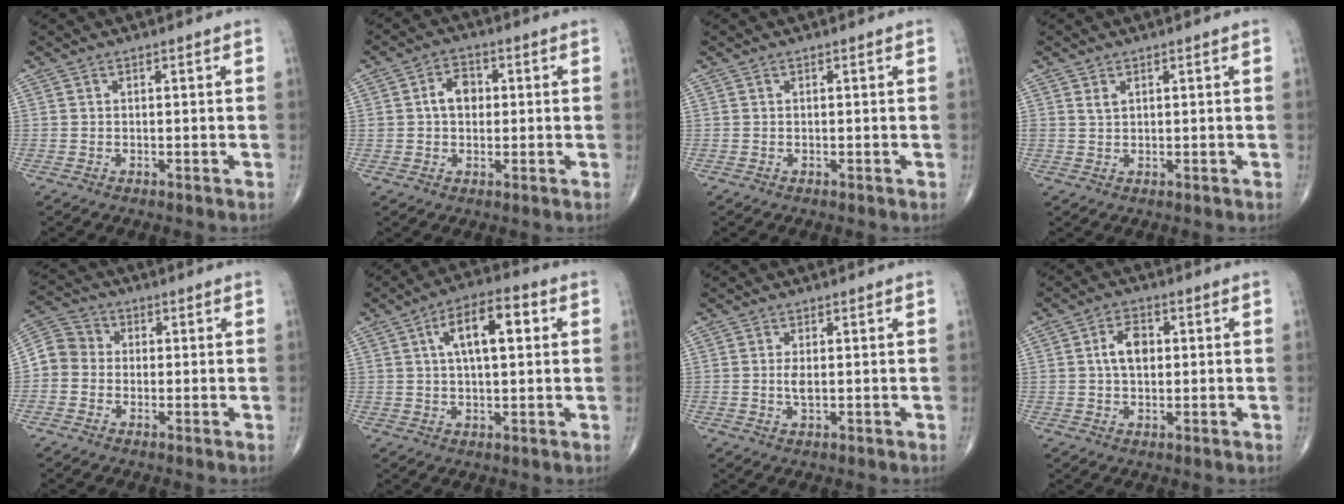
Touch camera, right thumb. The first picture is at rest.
{"total": 5.4, "force": [0.6, 4.0, 3.7], "torque": [-0.049, 0.013, 0.006]}
{"total": 0.0}
{"total": 1.4, "force": [0.8, 0.8, 0.8], "torque": [-0.014, 0.000, 0.020]}
{"total": 6.0, "force": [-0.7, 5.5, 2.3], "torque": [-0.028, 0.022, -0.030]}
{"total": 10.8, "force": [2.8, 4.5, 9.4], "torque": [-0.145, 0.017, 0.039]}
{"total": 2.0, "force": [0.1, 0.7, 1.9], "torque": [-0.039, -0.003, 0.003]}
{"total": 5.6, "force": [0.9, 3.5, 4.3], "torque": [-0.069, 0.007, 0.011]}